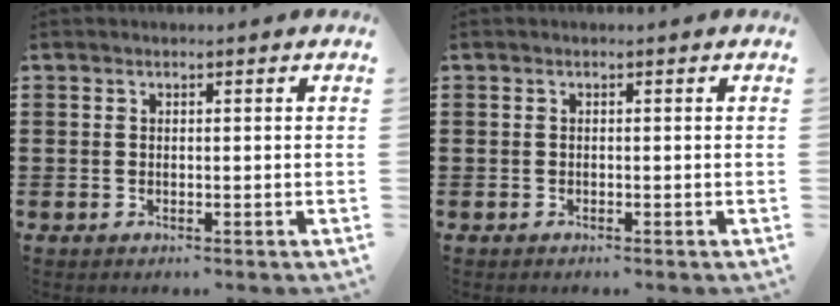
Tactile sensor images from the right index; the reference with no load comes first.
{"total": 0.0}